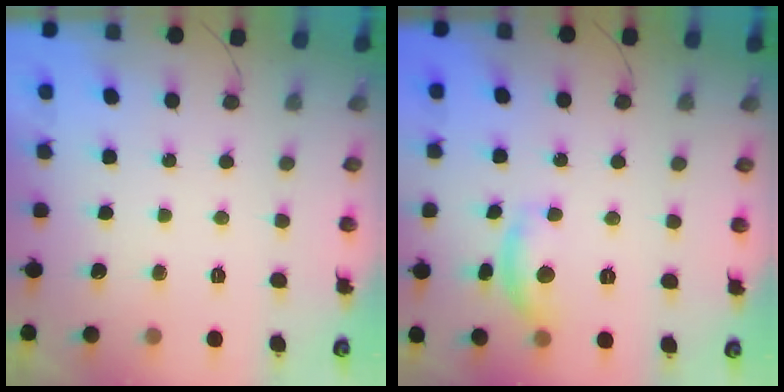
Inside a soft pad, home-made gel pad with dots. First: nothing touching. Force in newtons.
{"total": 10.3, "press": 10.3, "slide": 0.6}